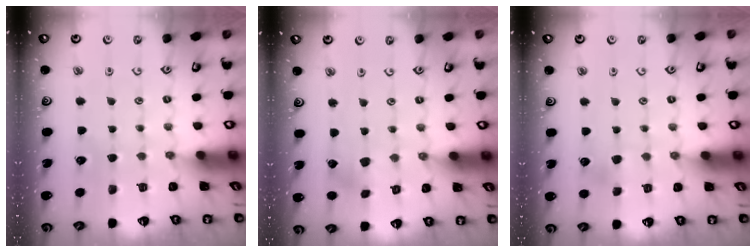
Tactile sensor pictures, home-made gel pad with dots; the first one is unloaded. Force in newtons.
{"total": 2.5, "press": 2.4, "slide": 0.7}
{"total": 2.3, "press": 2.3, "slide": 0.2}